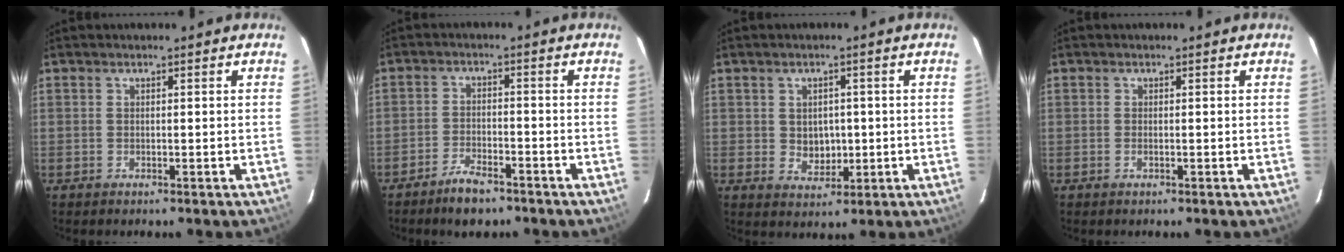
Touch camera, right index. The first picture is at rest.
{"total": 6.0, "force": [-4.6, 2.2, 3.0], "torque": [-0.077, 0.003, -0.081]}
{"total": 4.6, "force": [-0.1, 3.9, 2.4], "torque": [-0.039, 0.001, 0.008]}
{"total": 0.7, "force": [-0.2, 0.2, 0.6], "torque": [-0.013, 0.001, -0.005]}